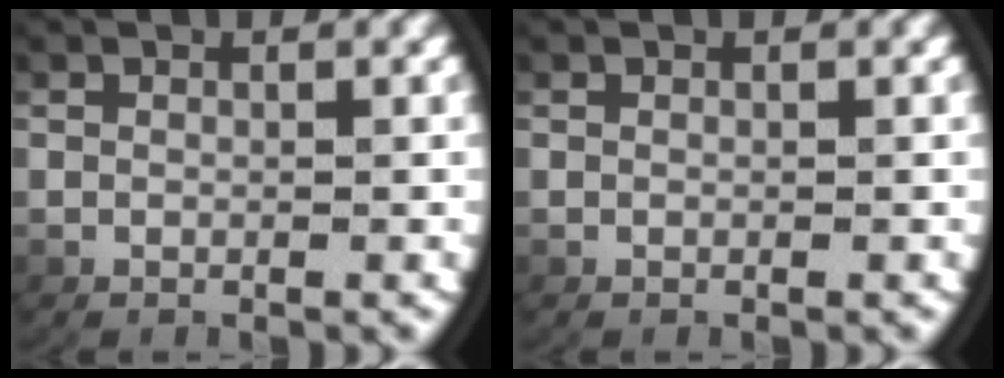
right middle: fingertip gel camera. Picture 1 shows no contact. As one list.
[{"total": 0.0}]